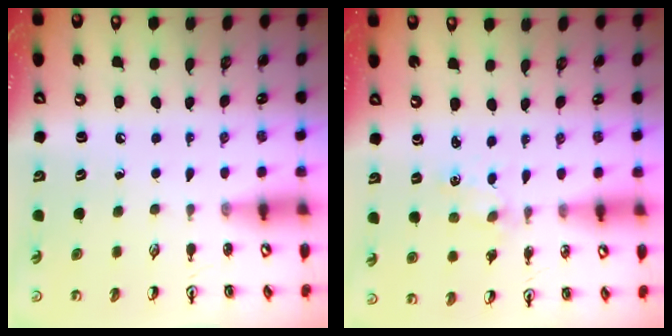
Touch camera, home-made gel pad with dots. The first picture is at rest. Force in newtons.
{"total": 0.0}